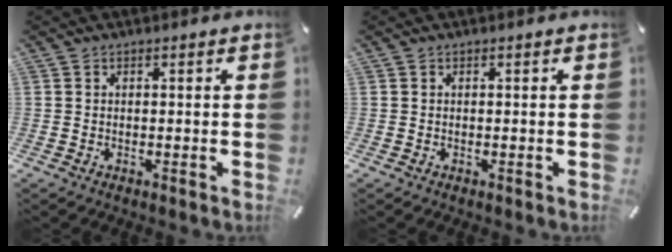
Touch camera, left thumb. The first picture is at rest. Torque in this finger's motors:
{"motor_torque": [0.00, 0.00, 0.00, 0.00, 0.00]}